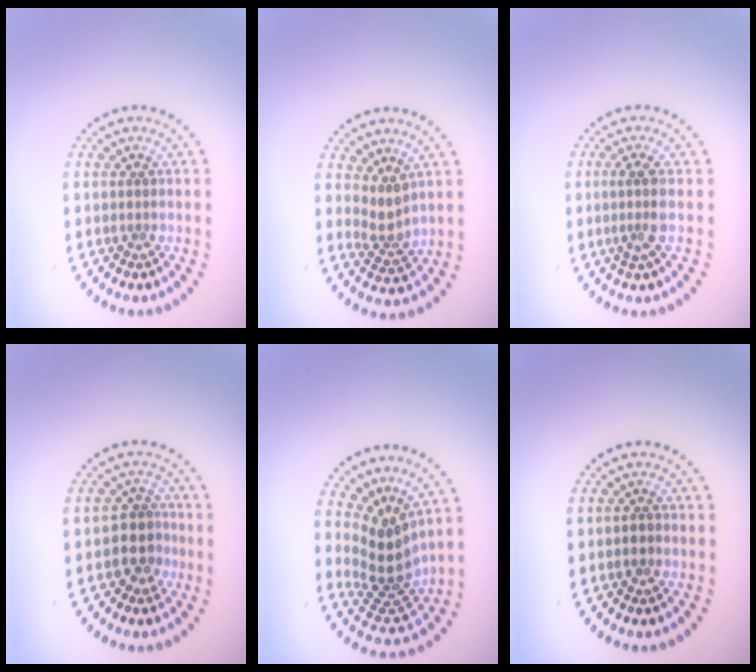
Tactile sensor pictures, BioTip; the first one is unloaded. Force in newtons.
{"total": 2.4, "press": 1.7, "slide": 1.7}
{"total": 2.2, "press": 1.8, "slide": 1.3}
{"total": 2.6, "press": 2.3, "slide": 1.3}
{"total": 4.1, "press": 2.9, "slide": 2.9}
{"total": 0.9, "press": 0.8, "slide": 0.4}